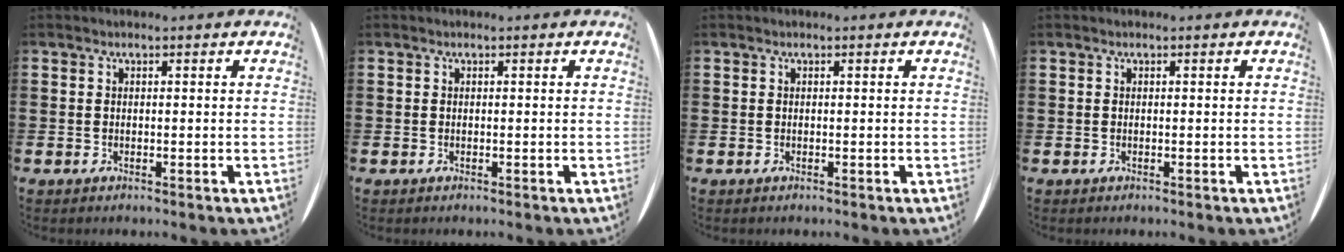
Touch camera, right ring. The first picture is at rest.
{"total": 0.0}
{"total": 0.0}
{"total": 0.0}